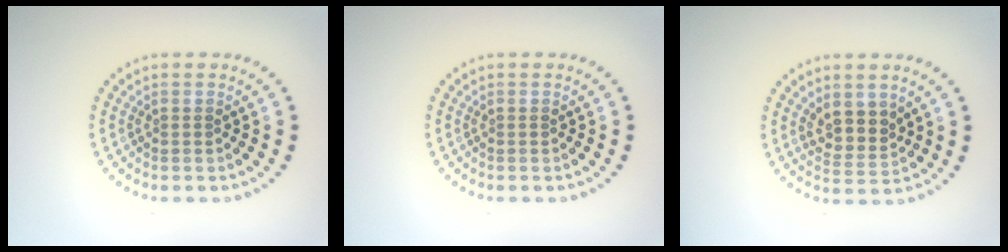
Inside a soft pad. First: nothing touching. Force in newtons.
{"total": 0.0}
{"total": 2.9, "press": 2.5, "slide": 1.6}